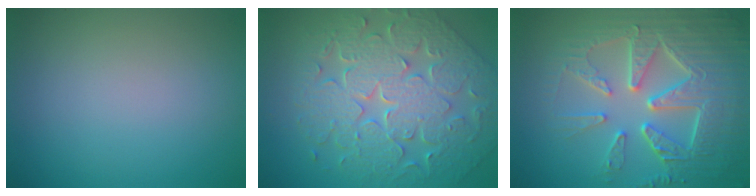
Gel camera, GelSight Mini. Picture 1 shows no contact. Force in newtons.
{"total": 7.8, "press": 6.7, "slide": 4.0}
{"total": 9.0, "press": 6.5, "slide": 6.3}